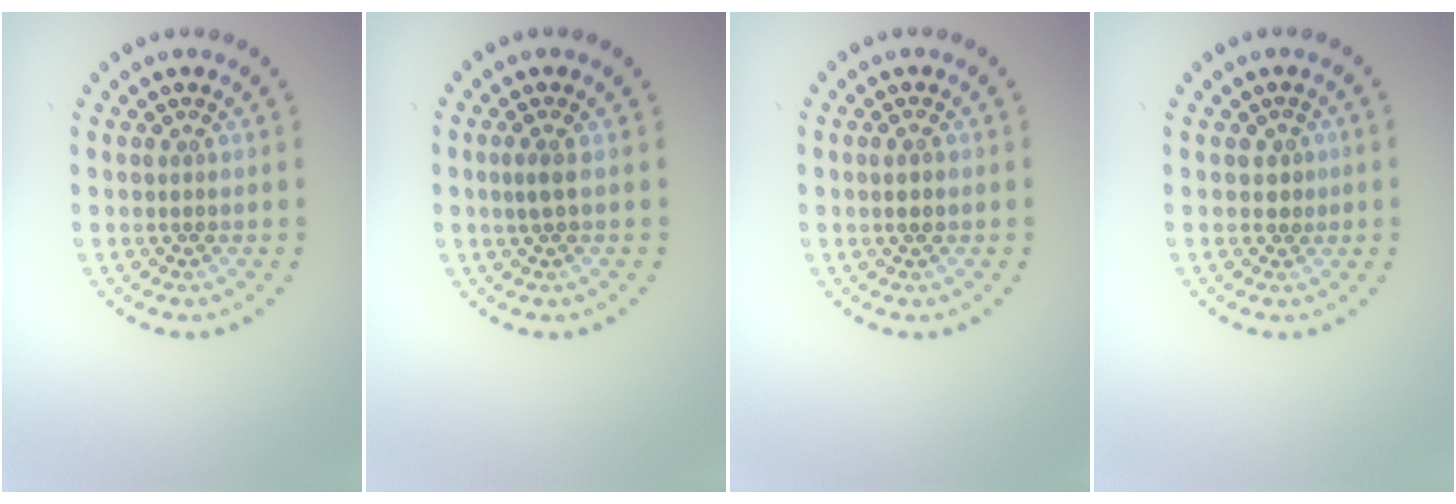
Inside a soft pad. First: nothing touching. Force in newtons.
{"total": 1.2, "press": 1.0, "slide": 0.7}
{"total": 1.1, "press": 1.0, "slide": 0.4}
{"total": 0.9, "press": 0.7, "slide": 0.6}